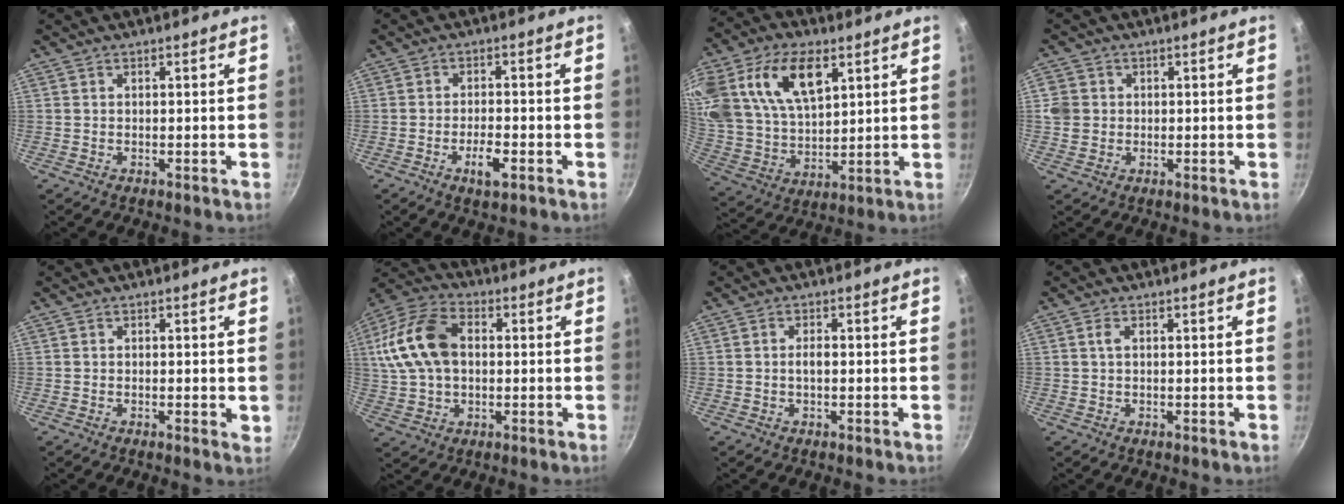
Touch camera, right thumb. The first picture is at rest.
{"total": 4.5, "force": [-2.0, 1.6, 3.7], "torque": [-0.059, 0.012, -0.035]}
{"total": 22.4, "force": [9.2, 13.3, 15.4], "torque": [-0.311, -0.001, 0.179]}
{"total": 4.2, "force": [0.1, 3.9, 1.5], "torque": [-0.014, 0.004, -0.002]}
{"total": 1.6, "force": [-0.1, 0.6, 1.4], "torque": [-0.018, -0.003, -0.003]}
{"total": 15.9, "force": [2.0, 10.7, 11.6], "torque": [-0.221, 0.027, 0.026]}
{"total": 1.7, "force": [-0.2, 0.8, 1.5], "torque": [-0.025, 0.007, -0.004]}
{"total": 1.3, "force": [0.3, 0.5, 1.1], "torque": [-0.024, 0.003, 0.005]}